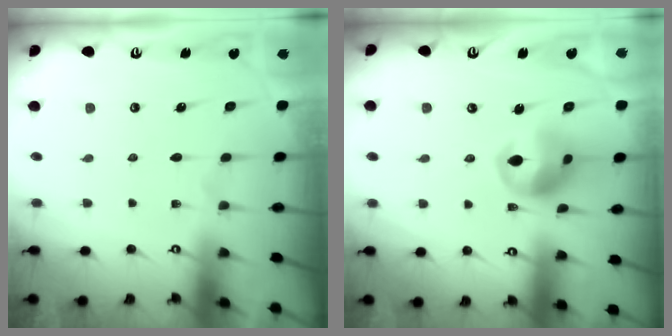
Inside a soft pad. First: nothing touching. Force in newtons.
{"total": 12.0, "press": 11.8, "slide": 1.6}